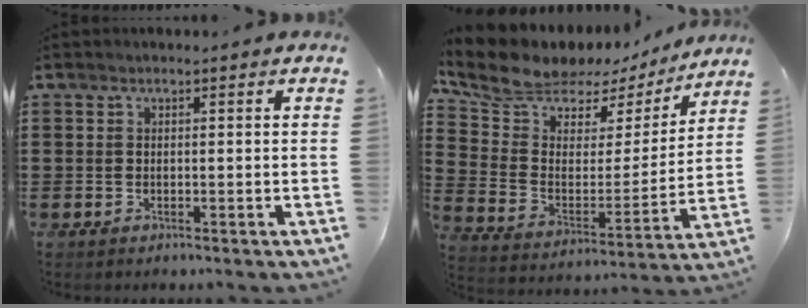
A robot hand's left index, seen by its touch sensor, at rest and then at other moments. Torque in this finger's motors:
{"motor_torque": [0.34, 0.33, 1.05, 0.21]}